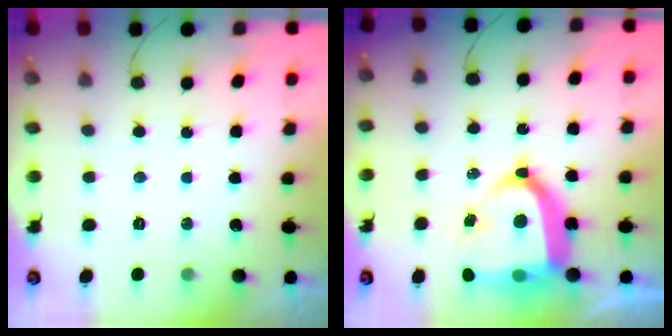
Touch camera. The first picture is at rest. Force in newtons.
{"total": 20.5, "press": 20.4, "slide": 1.8}